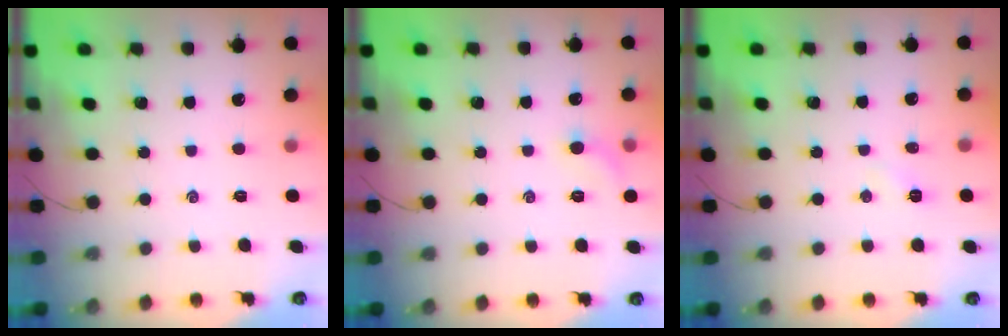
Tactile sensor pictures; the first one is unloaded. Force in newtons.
{"total": 5.2, "press": 5.0, "slide": 1.7}
{"total": 2.4, "press": 2.3, "slide": 0.8}